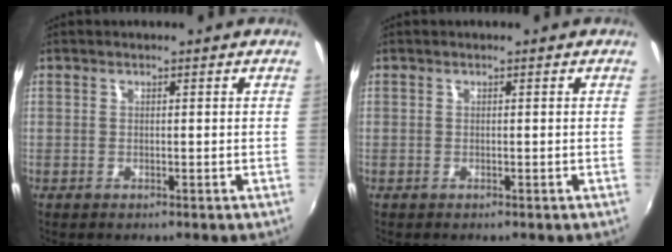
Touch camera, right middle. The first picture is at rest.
{"total": 0.0}